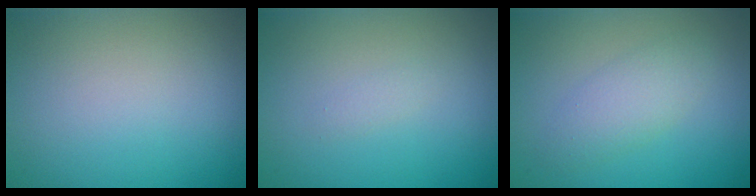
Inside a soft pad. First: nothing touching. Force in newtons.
{"total": 0.6, "press": 0.6, "slide": 0.0}
{"total": 2.6, "press": 2.6, "slide": 0.1}